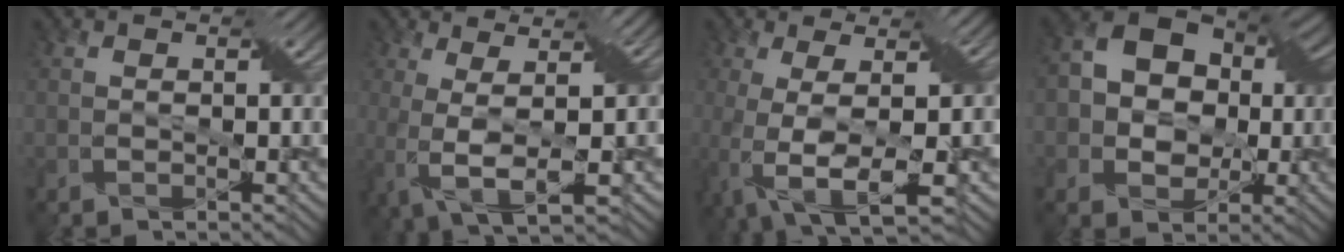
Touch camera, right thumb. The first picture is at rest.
{"total": 7.1, "force": [-0.1, 1.7, 6.9], "torque": [-0.134, 0.005, -0.001]}
{"total": 9.1, "force": [-2.0, 2.5, 8.5], "torque": [-0.158, -0.004, -0.030]}
{"total": 11.8, "force": [0.6, 9.5, 7.0], "torque": [-0.125, 0.020, -0.004]}